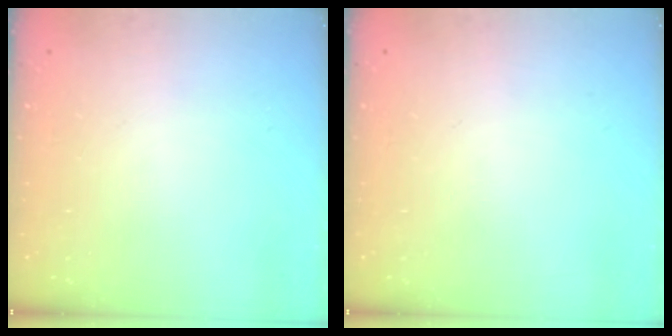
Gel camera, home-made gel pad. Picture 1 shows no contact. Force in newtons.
{"total": 0.0}